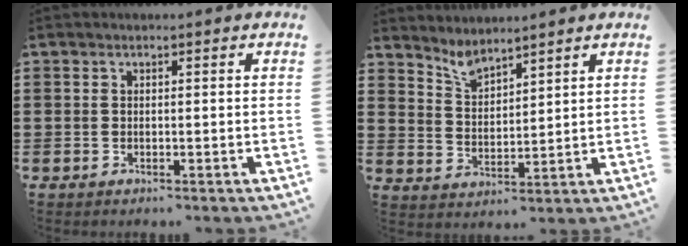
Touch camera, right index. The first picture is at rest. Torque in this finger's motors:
{"motor_torque": [-0.43, 0.51, 0.04, 0.02]}